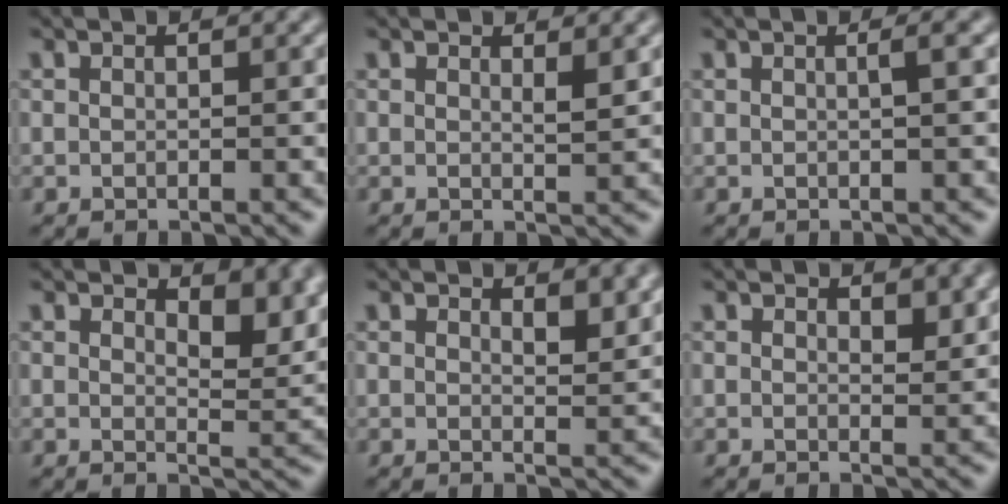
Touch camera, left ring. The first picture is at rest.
{"total": 1.1, "force": [0.6, 0.2, 0.8], "torque": [-0.011, -0.003, 0.010]}
{"total": 1.4, "force": [0.2, 0.4, 1.4], "torque": [-0.017, 0.006, -0.004]}
{"total": 4.5, "force": [2.5, 1.9, 3.3], "torque": [-0.045, -0.007, 0.032]}
{"total": 2.2, "force": [1.3, 0.8, 1.6], "torque": [-0.022, -0.006, 0.025]}
{"total": 1.6, "force": [0.9, 0.8, 1.1], "torque": [-0.012, -0.005, 0.018]}